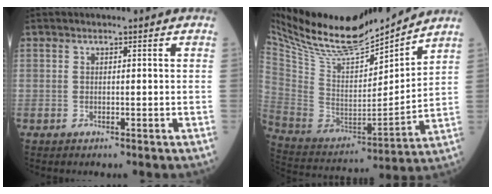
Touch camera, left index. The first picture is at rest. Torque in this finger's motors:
{"motor_torque": [1.00, -1.13, 0.05, 0.05]}